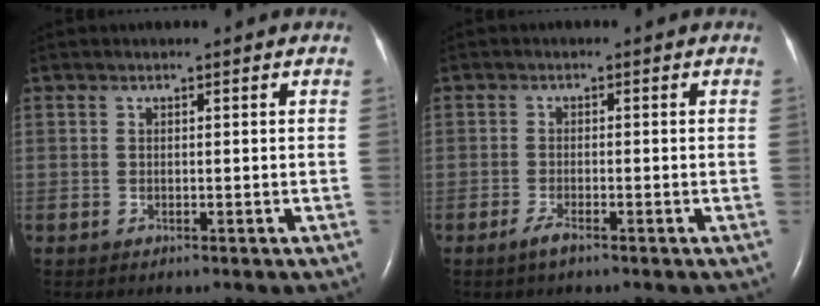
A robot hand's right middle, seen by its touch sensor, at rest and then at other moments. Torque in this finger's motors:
{"motor_torque": [0.18, -0.14, -0.02, 0.00]}